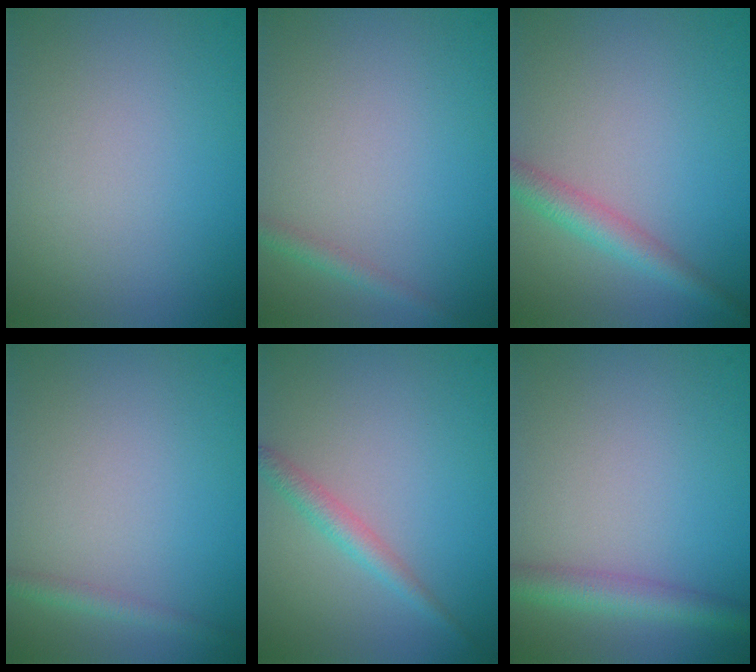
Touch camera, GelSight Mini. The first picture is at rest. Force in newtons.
{"total": 1.3, "press": 1.2, "slide": 0.1}
{"total": 2.8, "press": 2.8, "slide": 0.2}
{"total": 1.3, "press": 1.3, "slide": 0.1}
{"total": 1.9, "press": 1.9, "slide": 0.1}
{"total": 3.2, "press": 3.2, "slide": 0.1}